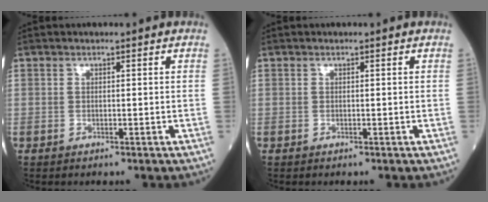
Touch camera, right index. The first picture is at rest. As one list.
[{"total": 0.0}]